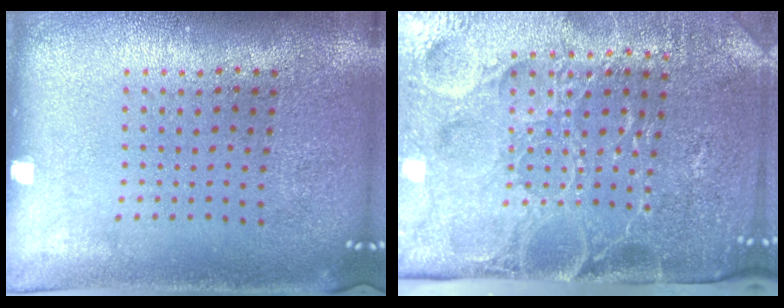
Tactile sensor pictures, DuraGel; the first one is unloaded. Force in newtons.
{"total": 5.0, "press": 4.2, "slide": 2.6}